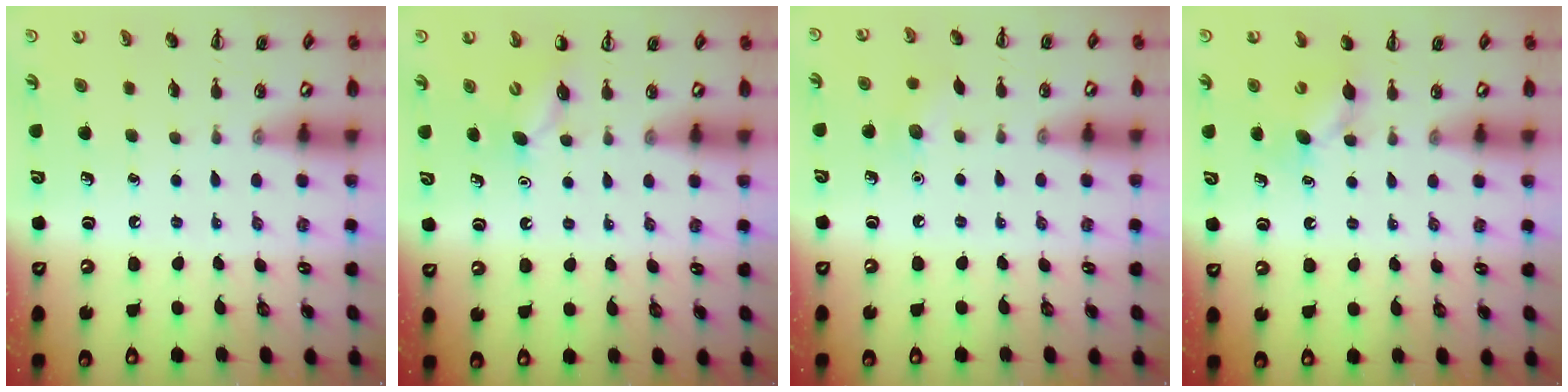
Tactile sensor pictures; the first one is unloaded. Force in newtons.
{"total": 4.7, "press": 4.5, "slide": 1.4}
{"total": 5.9, "press": 5.7, "slide": 1.4}
{"total": 4.7, "press": 4.5, "slide": 1.3}